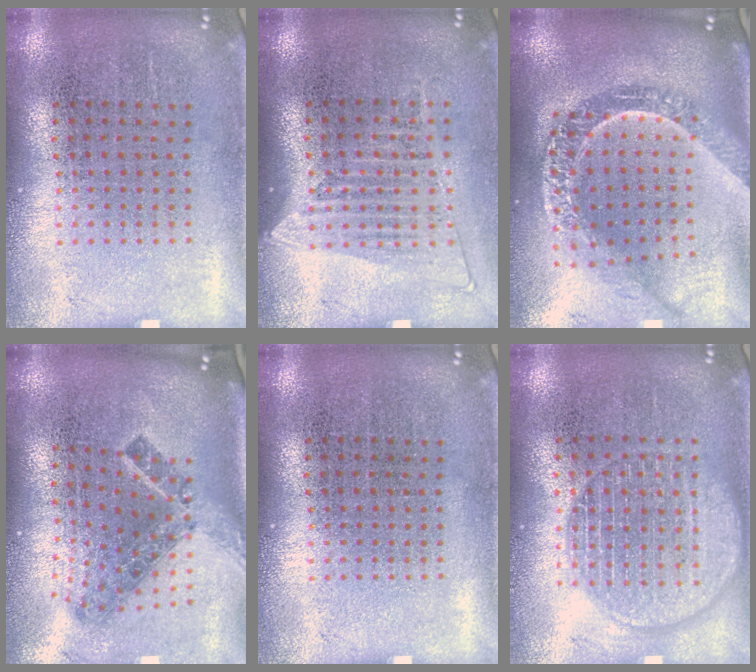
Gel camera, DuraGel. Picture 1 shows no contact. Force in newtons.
{"total": 1.4, "press": 1.3, "slide": 0.6}
{"total": 2.9, "press": 2.3, "slide": 1.8}
{"total": 1.7, "press": 1.3, "slide": 1.2}
{"total": 0.0}
{"total": 1.8, "press": 1.8, "slide": 0.2}